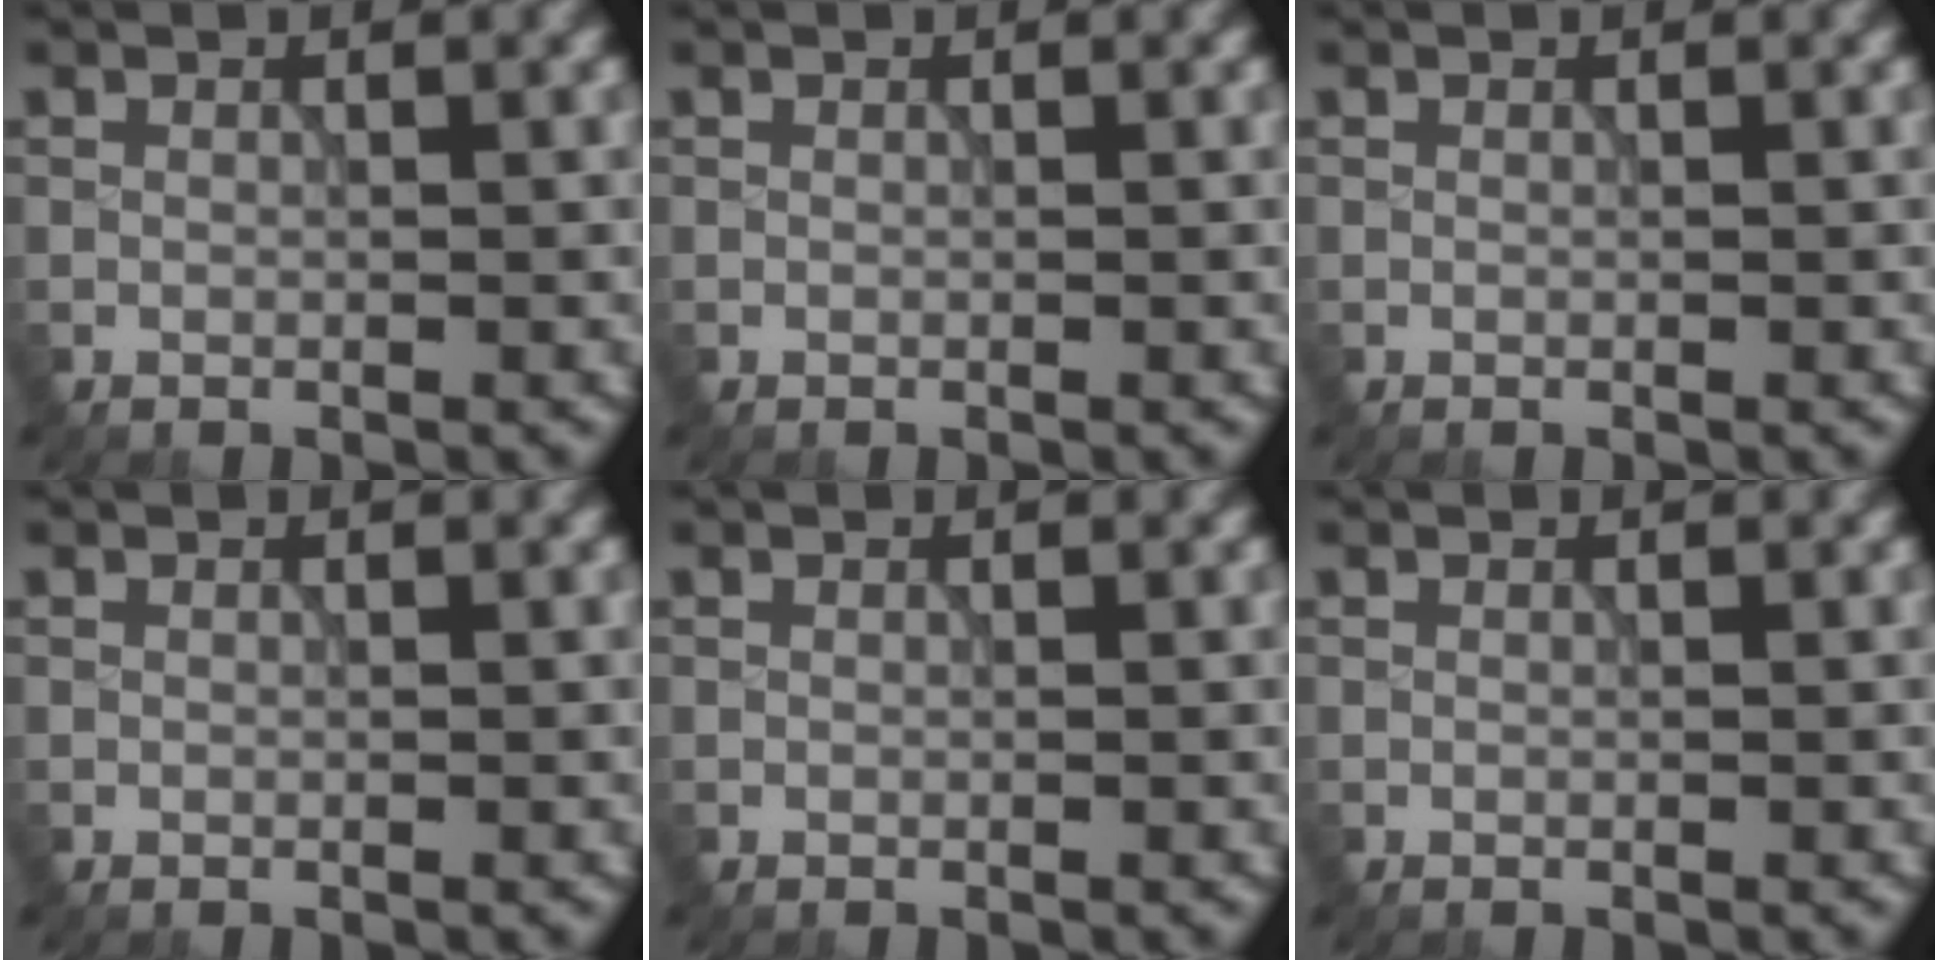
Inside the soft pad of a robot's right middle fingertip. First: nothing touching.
{"total": 0.0}
{"total": 0.0}
{"total": 0.0}
{"total": 0.0}
{"total": 0.0}